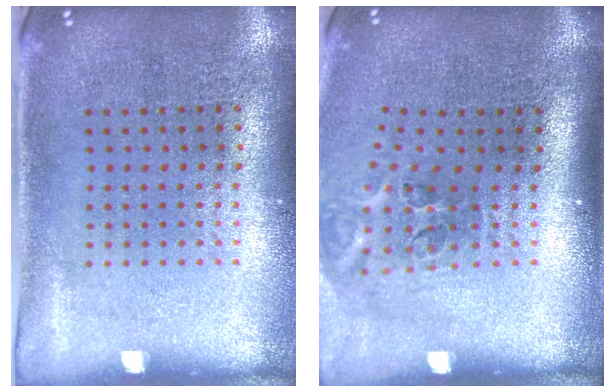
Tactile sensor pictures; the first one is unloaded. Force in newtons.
{"total": 2.2, "press": 1.3, "slide": 1.7}